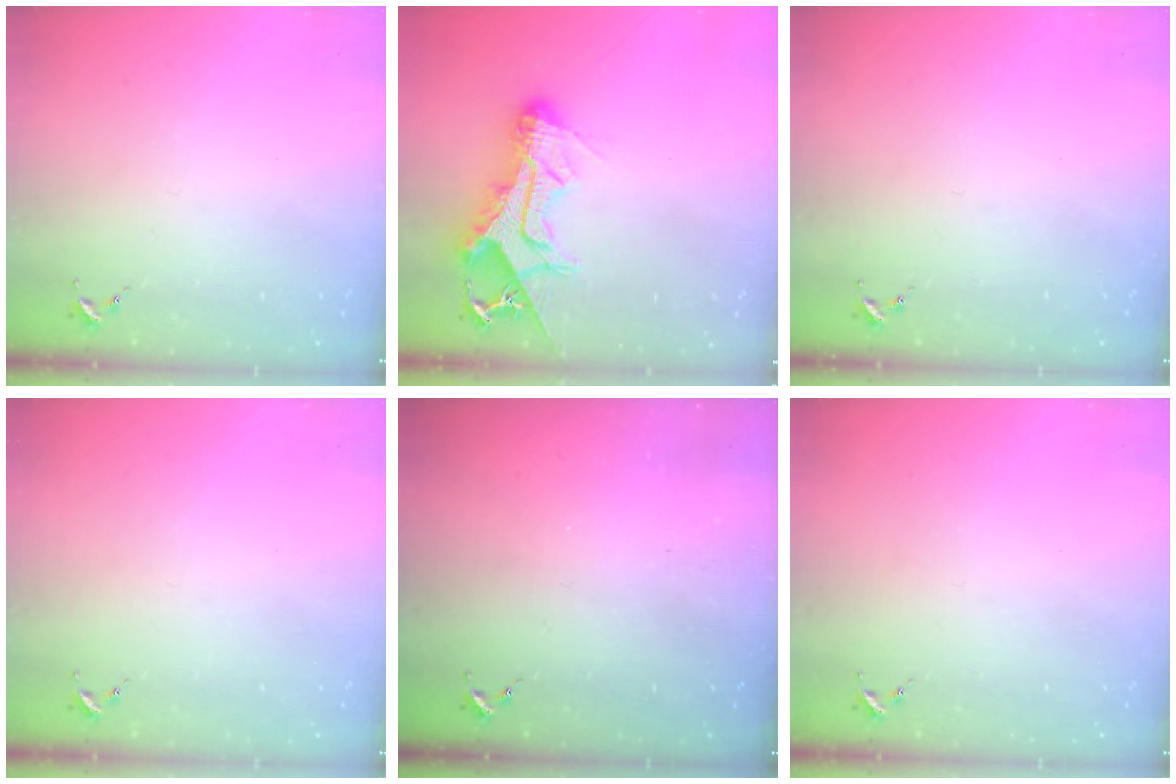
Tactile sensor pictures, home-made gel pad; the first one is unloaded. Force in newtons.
{"total": 16.2, "press": 16.1, "slide": 1.6}
{"total": 0.0}
{"total": 0.0}
{"total": 0.0}
{"total": 0.0}